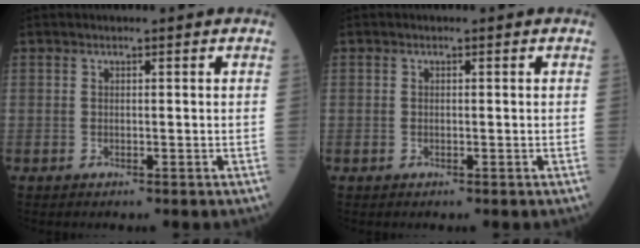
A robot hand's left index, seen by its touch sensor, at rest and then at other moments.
{"total": 0.0}